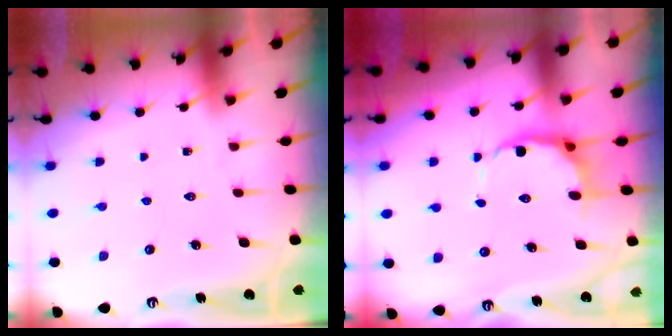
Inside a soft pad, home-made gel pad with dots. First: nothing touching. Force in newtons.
{"total": 6.8, "press": 6.3, "slide": 2.6}